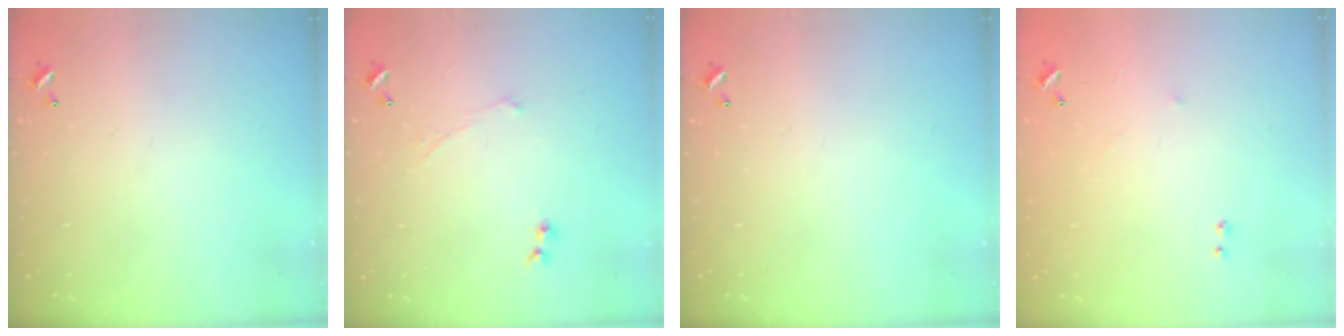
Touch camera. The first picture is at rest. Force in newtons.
{"total": 2.4, "press": 2.2, "slide": 0.9}
{"total": 0.0}
{"total": 5.7, "press": 5.6, "slide": 0.8}